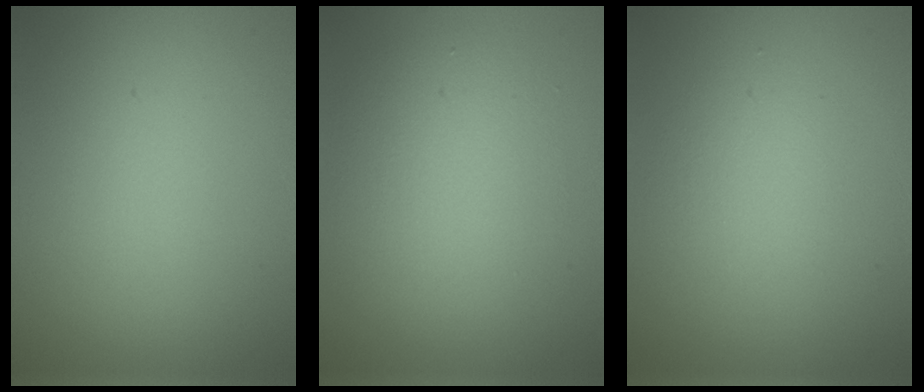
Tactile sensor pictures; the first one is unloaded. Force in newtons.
{"total": 4.5, "press": 4.5, "slide": 0.5}
{"total": 5.3, "press": 5.2, "slide": 0.2}